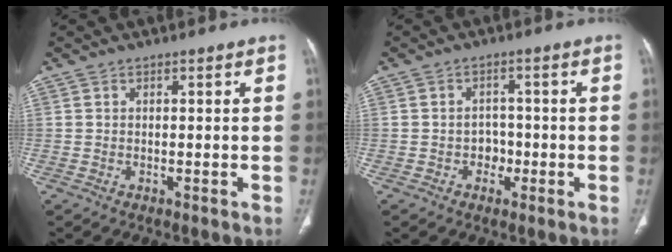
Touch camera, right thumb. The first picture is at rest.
{"total": 3.1, "force": [-1.1, 2.6, 1.3], "torque": [0.004, 0.008, -0.019]}